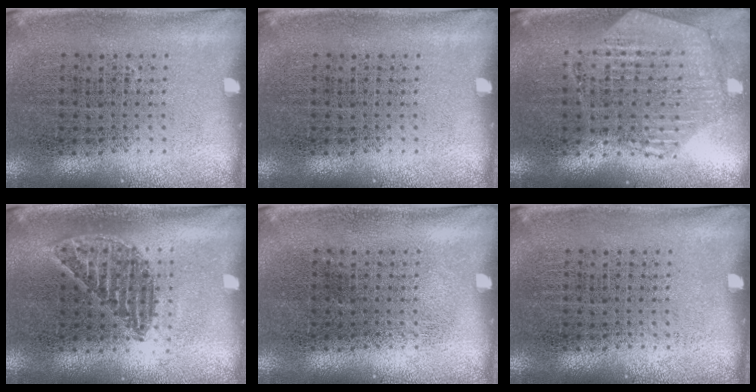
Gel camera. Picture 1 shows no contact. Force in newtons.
{"total": 0.0}
{"total": 1.1, "press": 1.1, "slide": 0.2}
{"total": 1.2, "press": 1.1, "slide": 0.4}
{"total": 0.0}
{"total": 0.0}